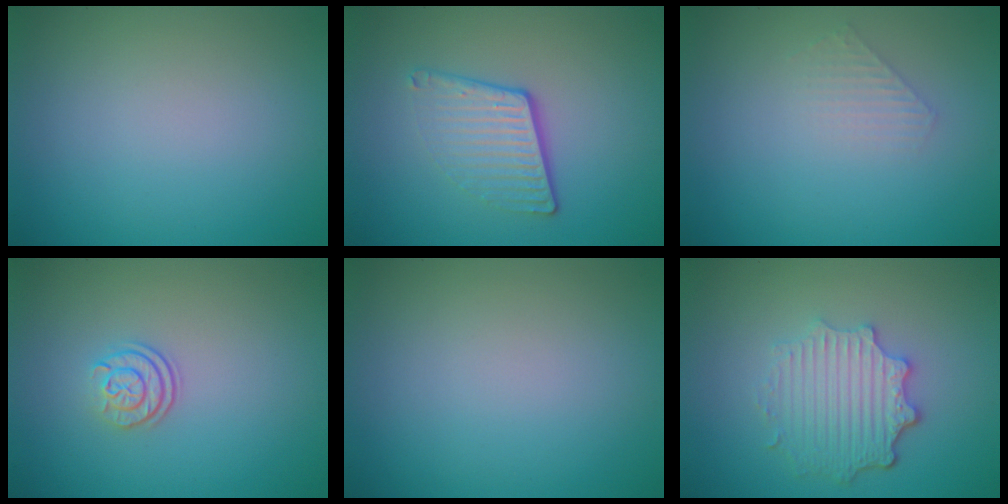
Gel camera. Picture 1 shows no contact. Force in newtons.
{"total": 4.0, "press": 2.7, "slide": 2.9}
{"total": 1.3, "press": 1.3, "slide": 0.2}
{"total": 2.4, "press": 1.8, "slide": 1.5}
{"total": 0.0}
{"total": 4.4, "press": 3.6, "slide": 2.6}